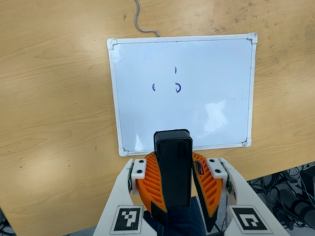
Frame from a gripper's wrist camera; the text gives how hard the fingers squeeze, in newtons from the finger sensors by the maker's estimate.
{"total": 10.5, "left": 10.1, "right": 10.8}